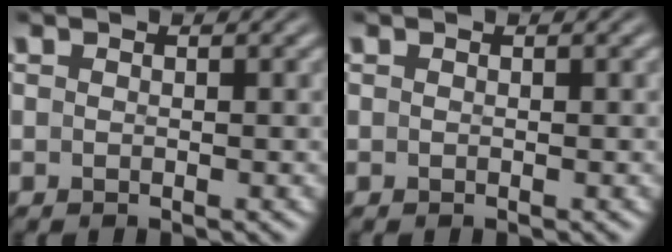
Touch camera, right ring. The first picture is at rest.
{"total": 0.0}